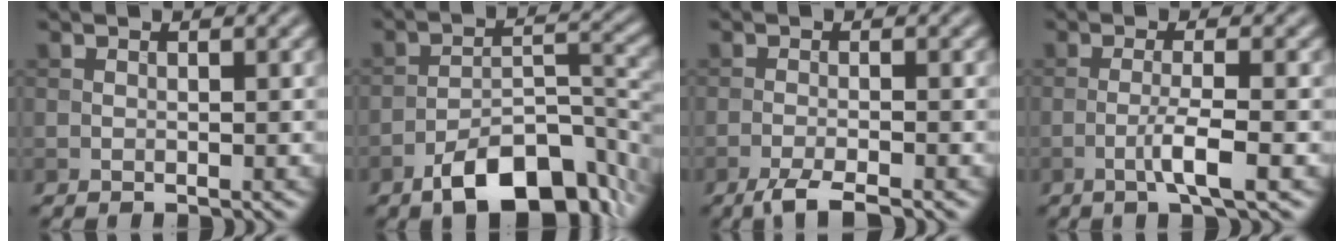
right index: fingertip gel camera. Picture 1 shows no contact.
{"total": 10.2, "force": [-6.4, 4.2, 6.7], "torque": [-0.102, 0.001, -0.109]}
{"total": 3.1, "force": [-2.2, 0.5, 2.0], "torque": [-0.036, -0.002, -0.049]}
{"total": 3.1, "force": [-1.1, 0.2, 2.8], "torque": [-0.051, 0.007, -0.028]}